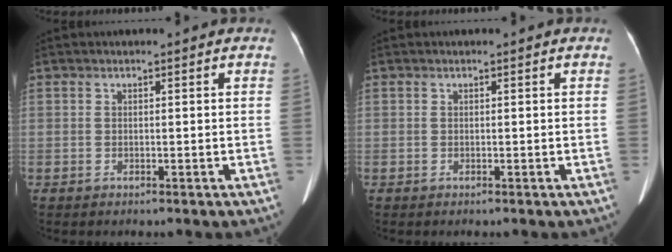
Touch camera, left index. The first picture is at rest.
{"total": 0.0}